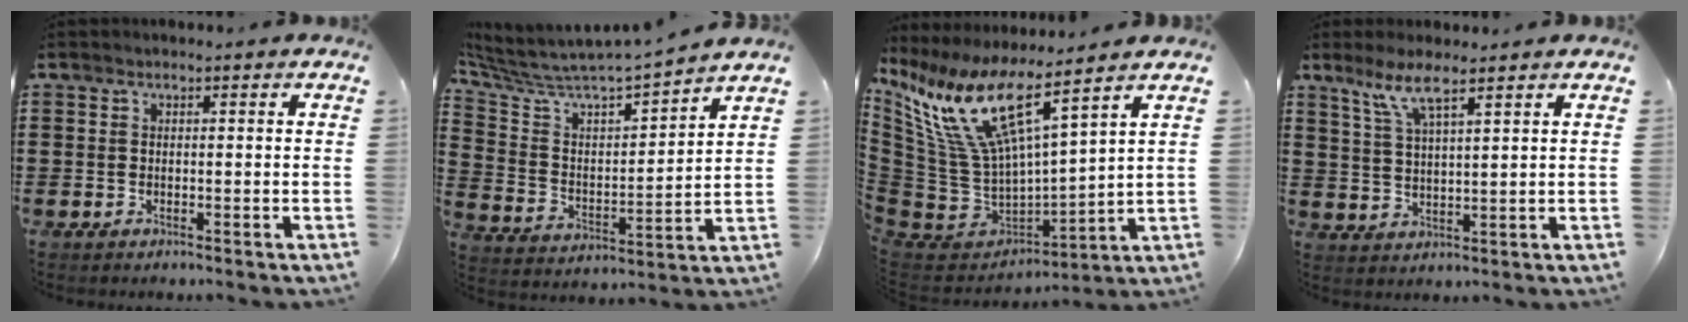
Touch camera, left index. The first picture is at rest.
{"total": 5.4, "force": [5.1, 0.7, 1.7], "torque": [-0.066, -0.052, 0.080]}
{"total": 13.1, "force": [7.4, 4.1, 9.9], "torque": [-0.248, -0.062, 0.123]}
{"total": 6.0, "force": [4.3, 0.8, 4.0], "torque": [-0.092, -0.003, 0.076]}